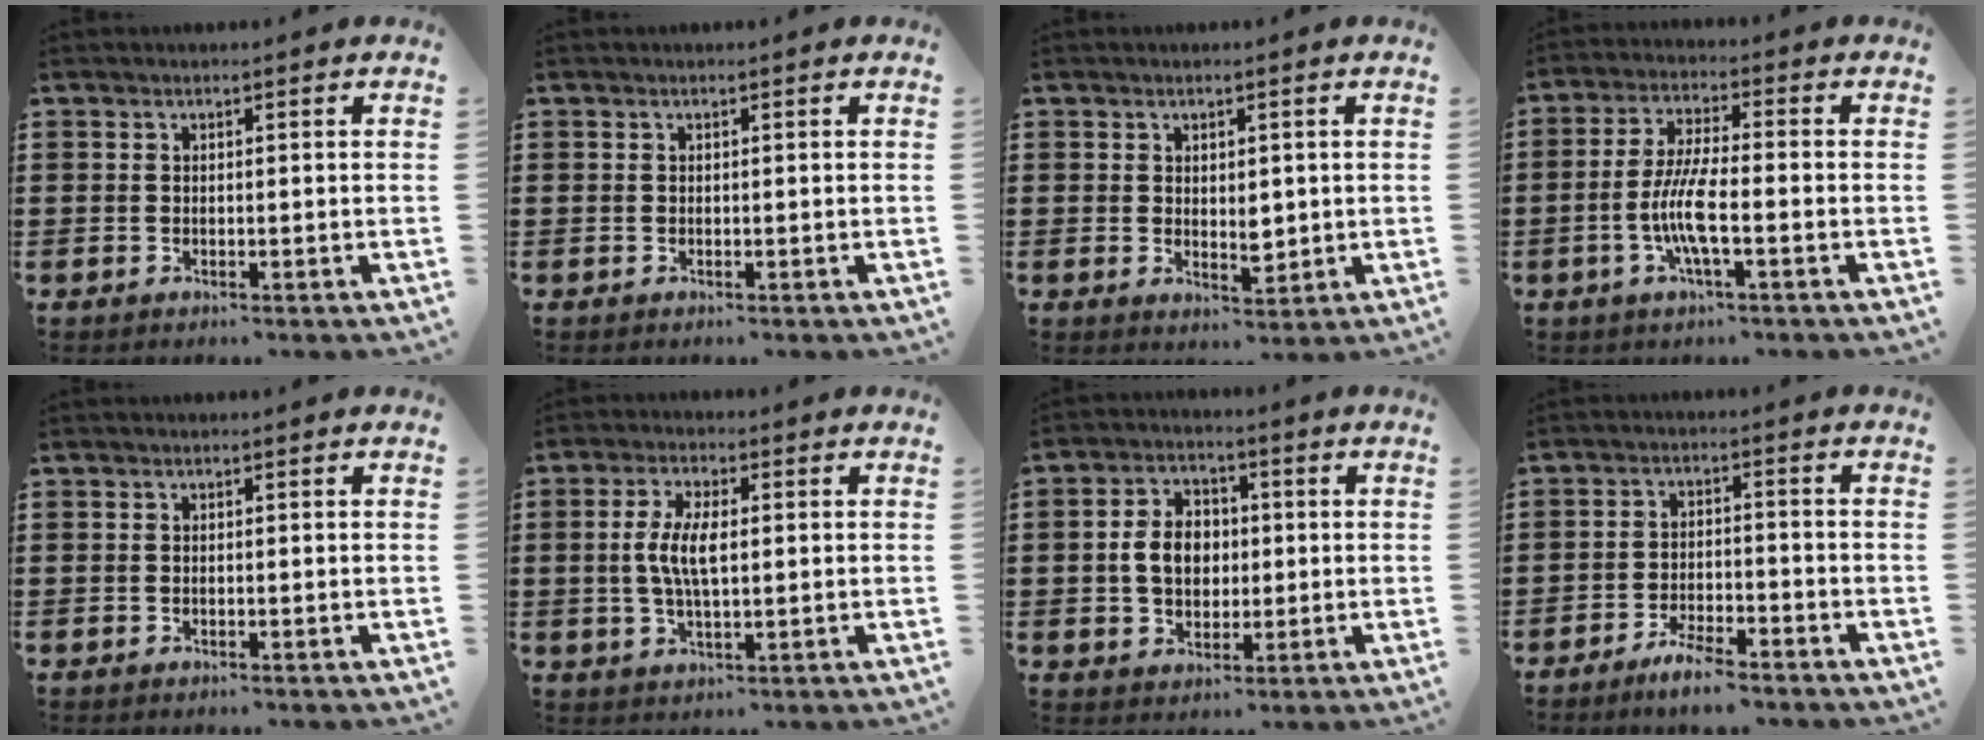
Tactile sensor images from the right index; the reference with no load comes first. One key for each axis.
{"total": 0.0}
{"total": 2.8, "fx": 0.6, "fy": 1.8, "fz": 2.1, "tx": -0.033, "ty": 0.001, "tz": 0.010}
{"total": 7.5, "fx": -2.2, "fy": 1.6, "fz": 7.0, "tx": -0.160, "ty": -0.013, "tz": -0.050}
{"total": 0.0}
{"total": 6.2, "fx": 0.2, "fy": 2.3, "fz": 5.8, "tx": -0.124, "ty": 0.002, "tz": -0.004}
{"total": 6.4, "fx": -0.1, "fy": 4.8, "fz": 4.3, "tx": -0.099, "ty": 0.008, "tz": -0.011}
{"total": 4.5, "fx": -4.2, "fy": 0.2, "fz": 1.6, "tx": -0.034, "ty": 0.002, "tz": -0.083}